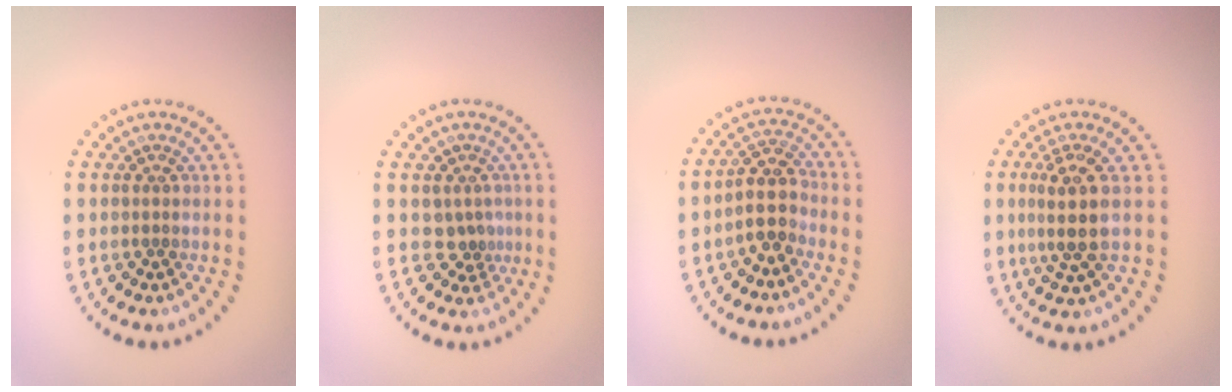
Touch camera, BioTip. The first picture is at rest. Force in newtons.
{"total": 2.0, "press": 1.5, "slide": 1.3}
{"total": 3.0, "press": 2.6, "slide": 1.4}
{"total": 3.5, "press": 2.9, "slide": 2.0}